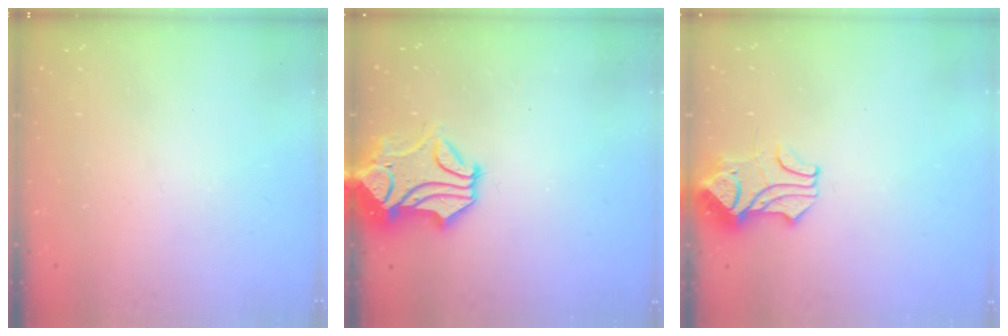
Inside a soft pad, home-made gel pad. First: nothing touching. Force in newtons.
{"total": 2.4, "press": 2.0, "slide": 1.3}
{"total": 1.7, "press": 1.3, "slide": 1.1}